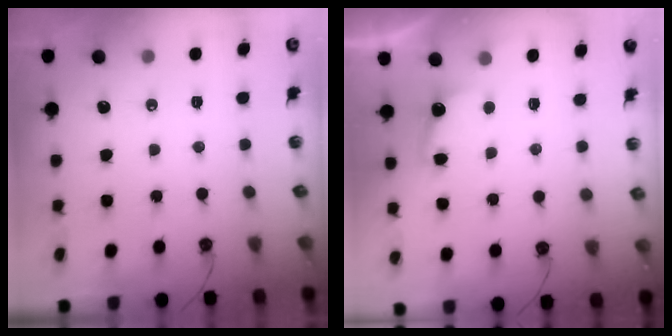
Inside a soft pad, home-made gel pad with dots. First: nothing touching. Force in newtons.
{"total": 3.3, "press": 3.1, "slide": 1.0}